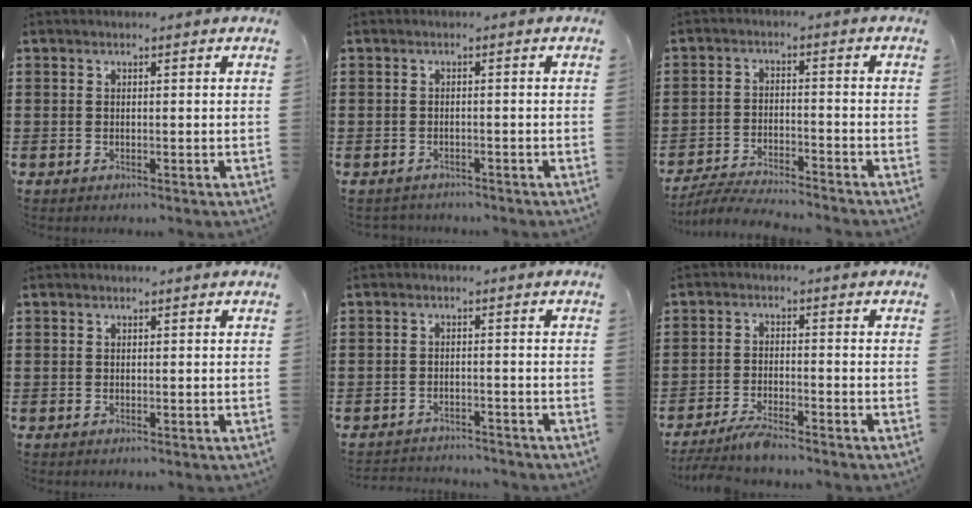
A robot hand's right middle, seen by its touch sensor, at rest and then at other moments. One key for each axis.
{"total": 1.0, "fx": -1.0, "fy": 0.1, "fz": -0.1, "tx": -0.004, "ty": -0.001, "tz": -0.021}
{"total": 5.1, "fx": -4.9, "fy": 0.2, "fz": 1.2, "tx": -0.035, "ty": -0.006, "tz": -0.101}
{"total": 0.0}
{"total": 2.3, "fx": -2.3, "fy": 0.1, "fz": 0.1, "tx": -0.009, "ty": -0.003, "tz": -0.048}
{"total": 3.8, "fx": -3.4, "fy": 0.2, "fz": 1.7, "tx": -0.044, "ty": -0.006, "tz": -0.069}